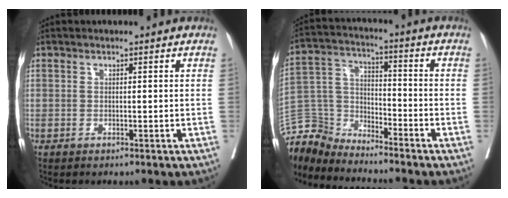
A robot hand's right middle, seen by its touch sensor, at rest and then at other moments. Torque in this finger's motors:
{"motor_torque": [1.00, -1.13, 0.86, 0.10]}